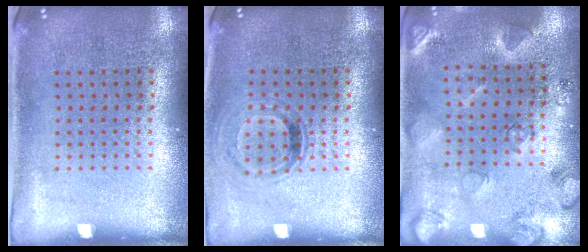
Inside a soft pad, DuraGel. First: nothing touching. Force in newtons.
{"total": 0.9, "press": 0.8, "slide": 0.4}
{"total": 2.2, "press": 2.2, "slide": 0.4}